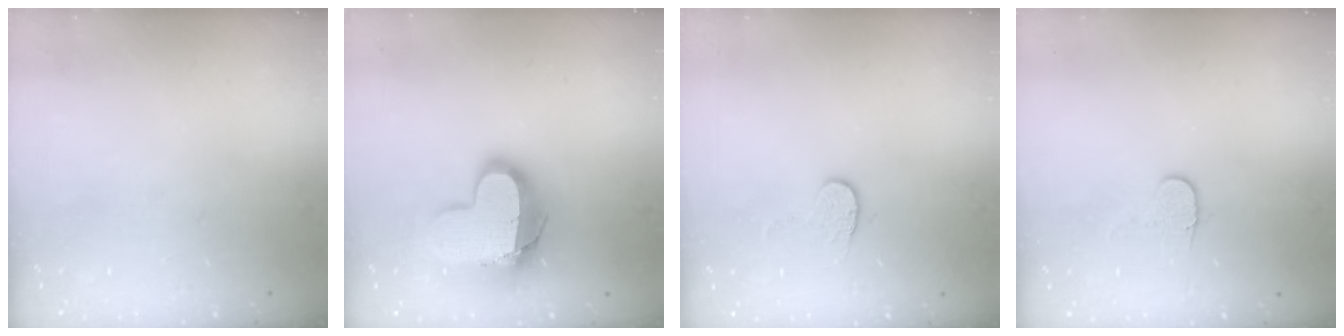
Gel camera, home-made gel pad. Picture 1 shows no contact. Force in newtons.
{"total": 15.4, "press": 15.4, "slide": 1.1}
{"total": 3.6, "press": 3.6, "slide": 0.4}
{"total": 5.5, "press": 5.4, "slide": 0.5}